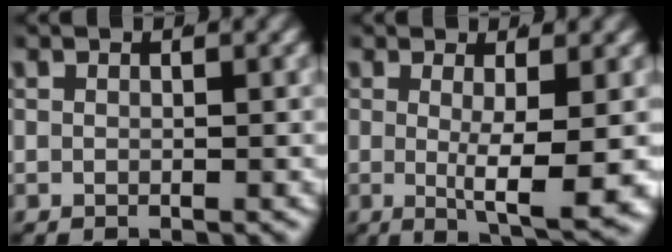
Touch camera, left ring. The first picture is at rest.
{"total": 5.9, "force": [-1.0, 0.8, 5.7], "torque": [-0.083, -0.026, -0.003]}